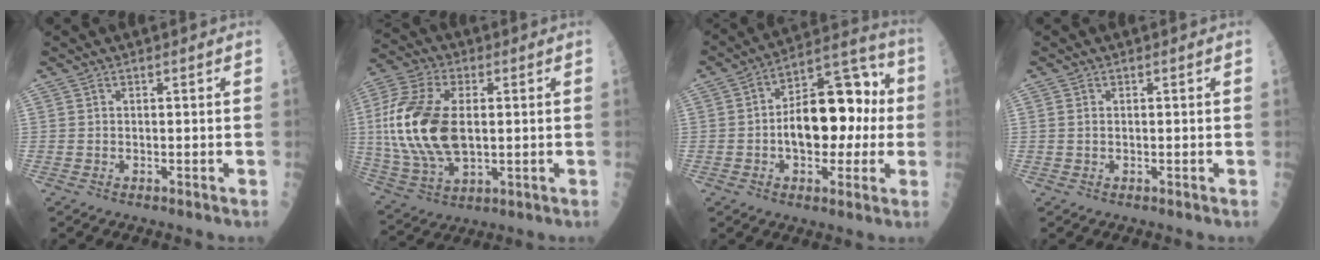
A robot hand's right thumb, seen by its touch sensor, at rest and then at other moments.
{"total": 20.1, "force": [1.3, 11.0, 16.7], "torque": [-0.361, -0.005, 0.025]}
{"total": 17.7, "force": [-0.4, 10.2, 14.4], "torque": [-0.177, 0.042, -0.009]}
{"total": 0.7, "force": [0.1, 0.5, 0.5], "torque": [-0.012, 0.001, 0.001]}